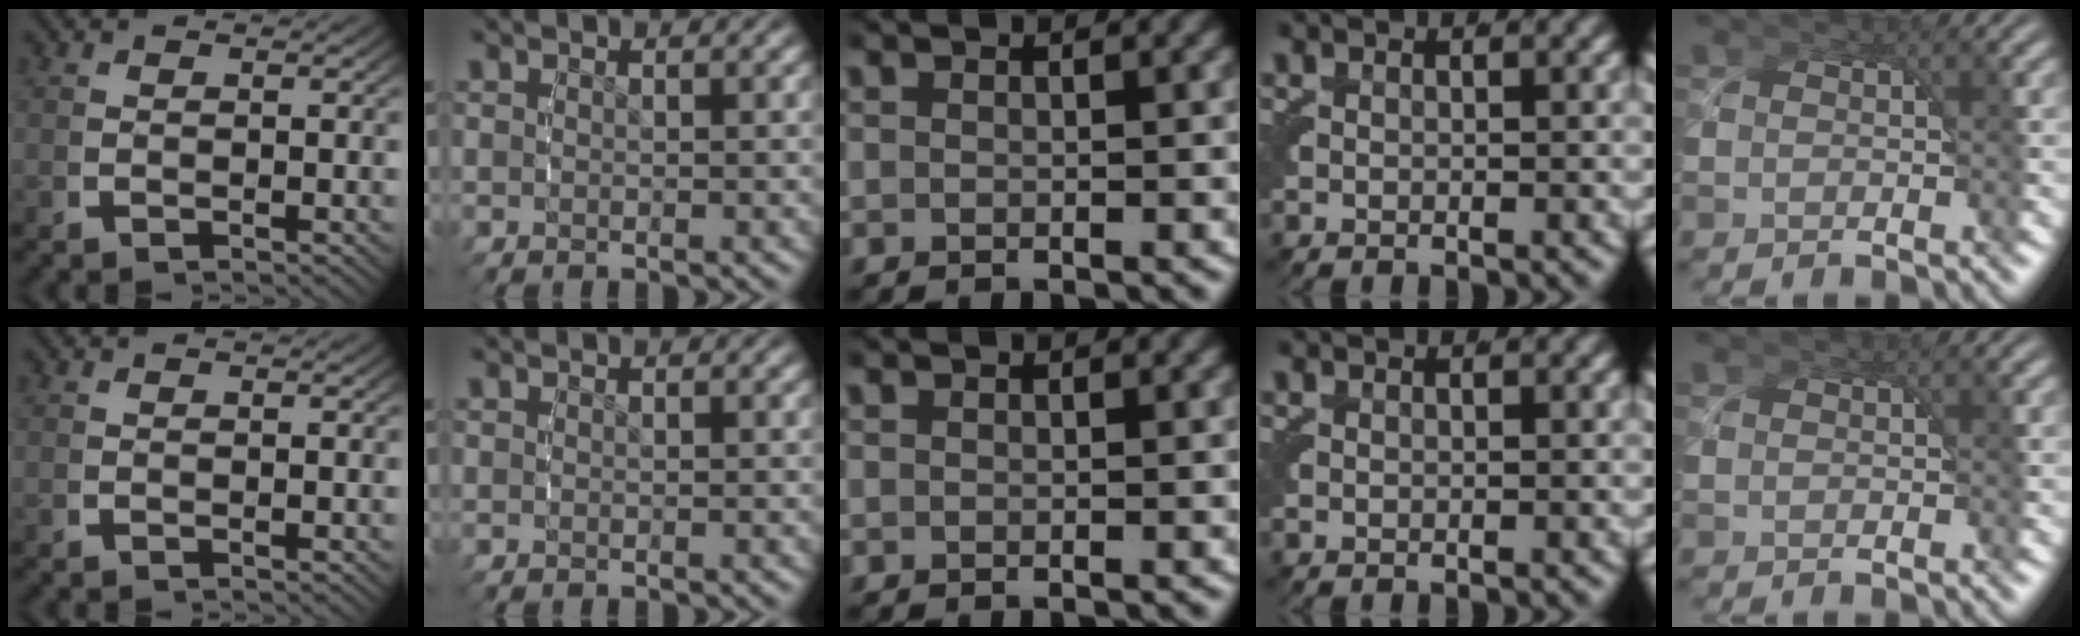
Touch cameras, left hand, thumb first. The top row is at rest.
{}